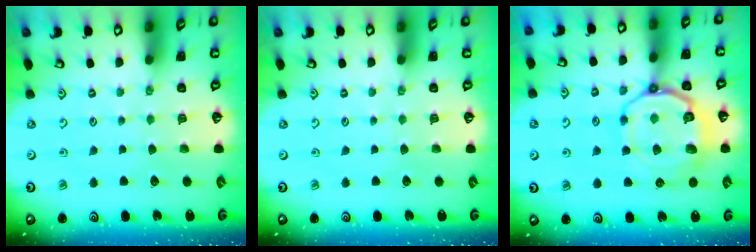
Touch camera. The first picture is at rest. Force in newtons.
{"total": 0.0}
{"total": 14.2, "press": 14.1, "slide": 1.6}